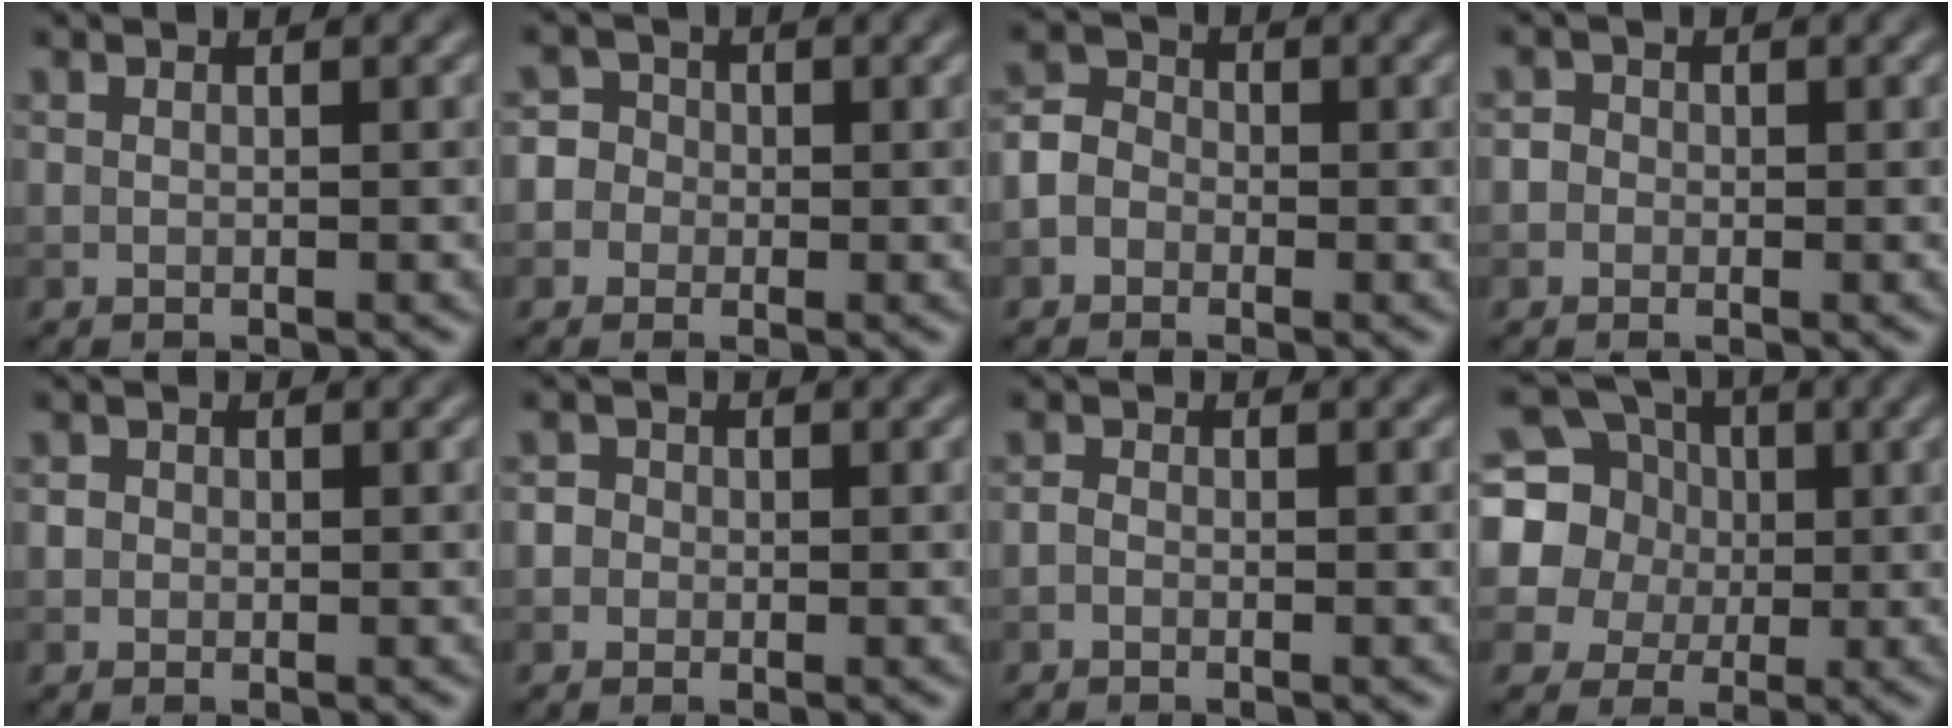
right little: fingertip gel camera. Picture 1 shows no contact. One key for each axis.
{"total": 4.4, "fx": -0.8, "fy": 4.2, "fz": 1.1, "tx": 0.012, "ty": 0.023, "tz": -0.046}
{"total": 3.1, "fx": -1.0, "fy": 2.7, "fz": 1.2, "tx": -0.008, "ty": 0.009, "tz": -0.030}
{"total": 2.0, "fx": 0.2, "fy": 1.9, "fz": 0.7, "tx": 0.010, "ty": 0.011, "tz": -0.021}
{"total": 1.0, "fx": 0.1, "fy": 0.9, "fz": 0.2, "tx": 0.002, "ty": -0.003, "tz": -0.003}
{"total": 2.4, "fx": 0.3, "fy": 2.2, "fz": 0.8, "tx": 0.009, "ty": 0.016, "tz": -0.020}
{"total": 0.7, "fx": -0.4, "fy": 0.4, "fz": 0.3, "tx": -0.004, "ty": -0.001, "tz": -0.011}
{"total": 11.1, "fx": 2.3, "fy": 10.0, "fz": 4.3, "tx": -0.130, "ty": 0.035, "tz": 0.024}